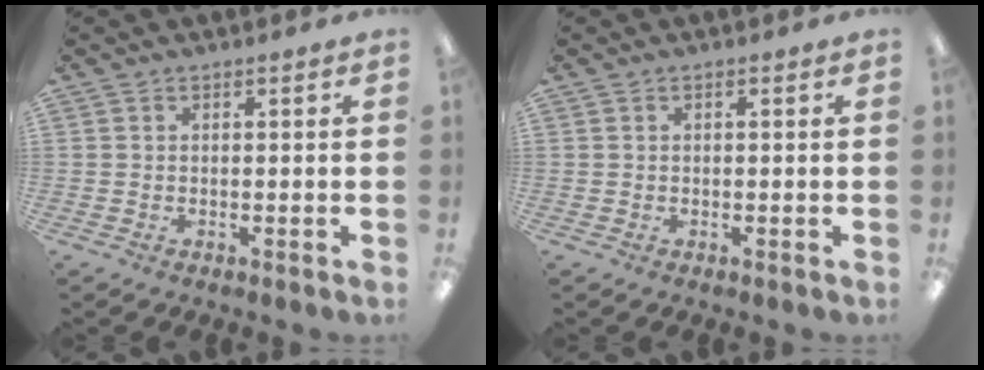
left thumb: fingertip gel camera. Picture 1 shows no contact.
{"total": 0.0}